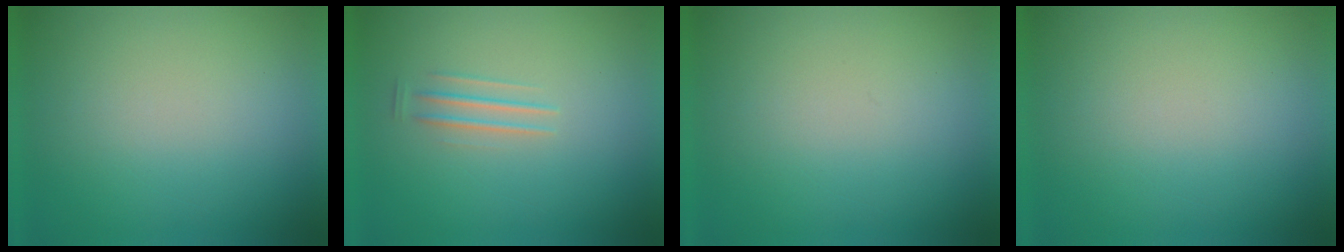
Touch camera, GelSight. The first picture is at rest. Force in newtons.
{"total": 1.6}
{"total": 0.0}
{"total": 0.0}